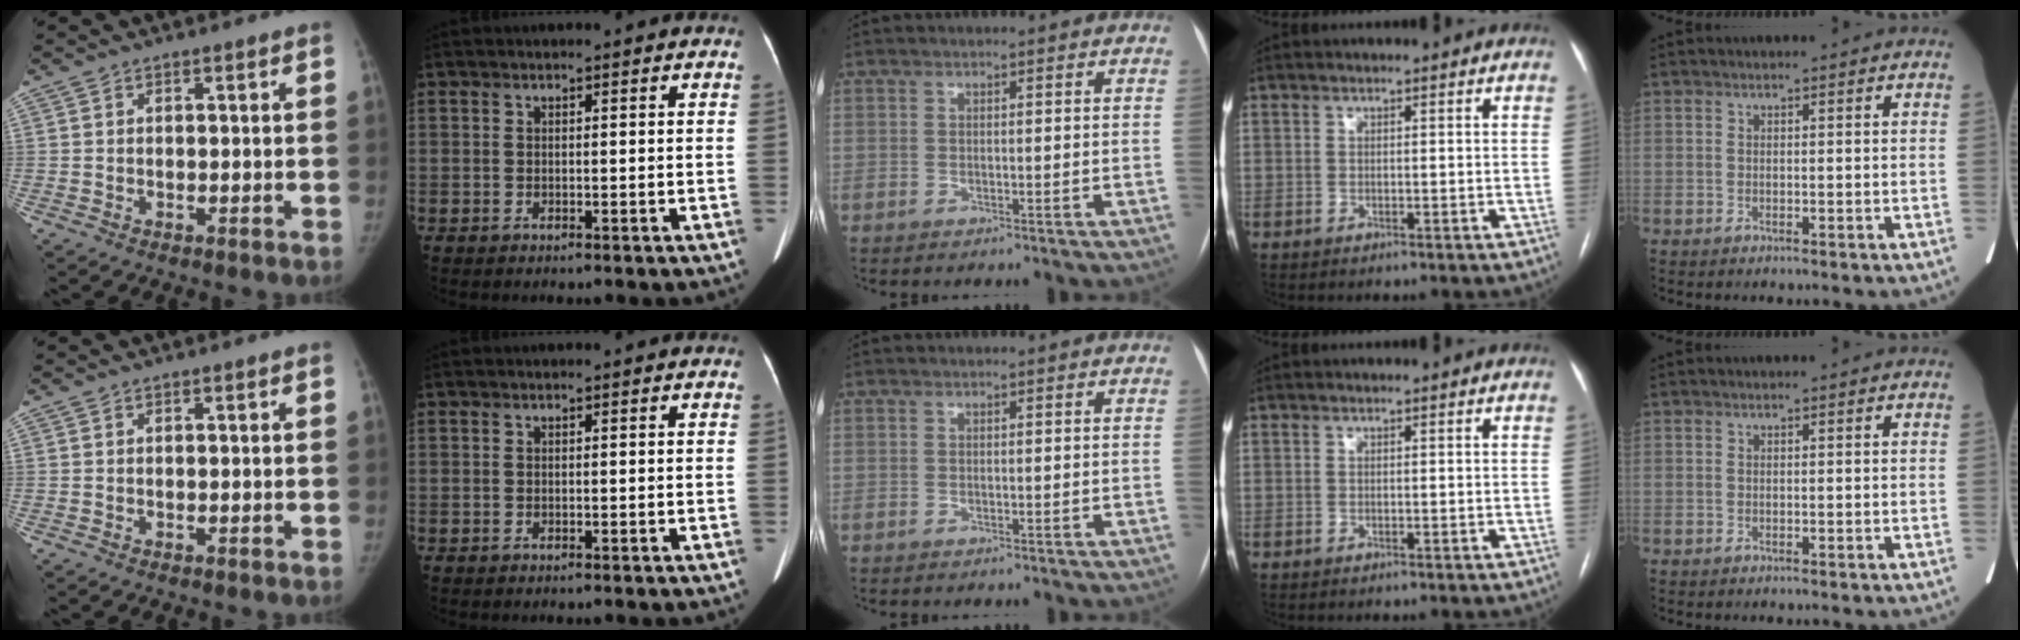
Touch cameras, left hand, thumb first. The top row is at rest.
{}